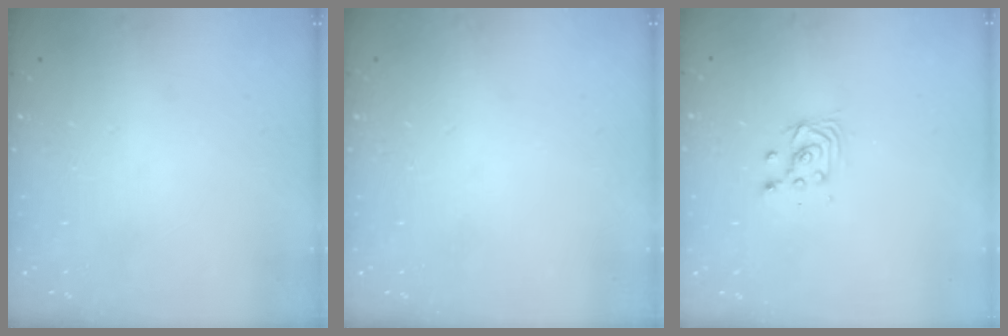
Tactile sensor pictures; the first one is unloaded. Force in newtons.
{"total": 0.0}
{"total": 3.4, "press": 3.4, "slide": 0.2}